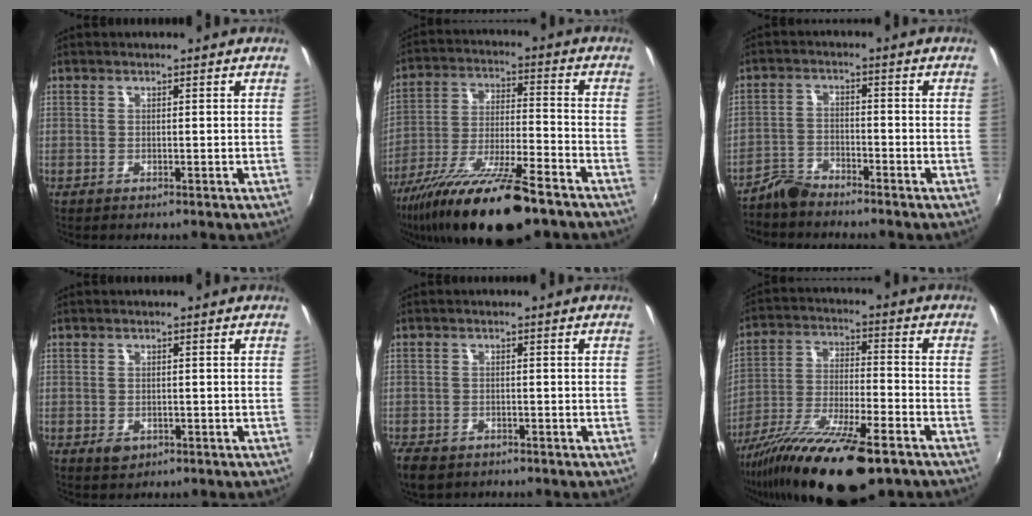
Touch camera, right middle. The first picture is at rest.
{"total": 20.7, "force": [-15.1, 3.8, 13.7], "torque": [-0.264, -0.046, -0.259]}
{"total": 4.9, "force": [-4.5, 1.4, 1.2], "torque": [-0.030, 0.004, -0.087]}
{"total": 2.5, "force": [-1.1, 1.8, 1.3], "torque": [-0.023, -0.005, -0.015]}
{"total": 5.6, "force": [-4.0, 3.0, 2.6], "torque": [-0.072, -0.017, -0.070]}
{"total": 20.4, "force": [-14.1, 4.3, 14.1], "torque": [-0.270, -0.054, -0.244]}